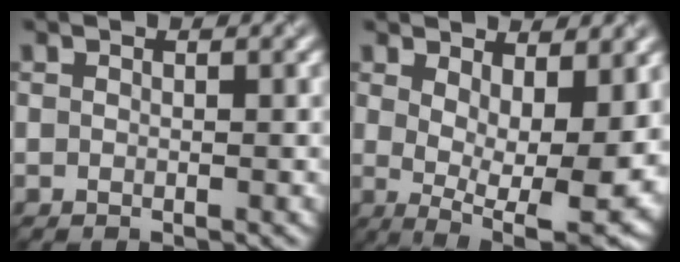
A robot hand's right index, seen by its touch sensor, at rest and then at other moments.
{"total": 9.5, "force": [1.2, 4.1, 8.5], "torque": [-0.128, -0.015, 0.048]}